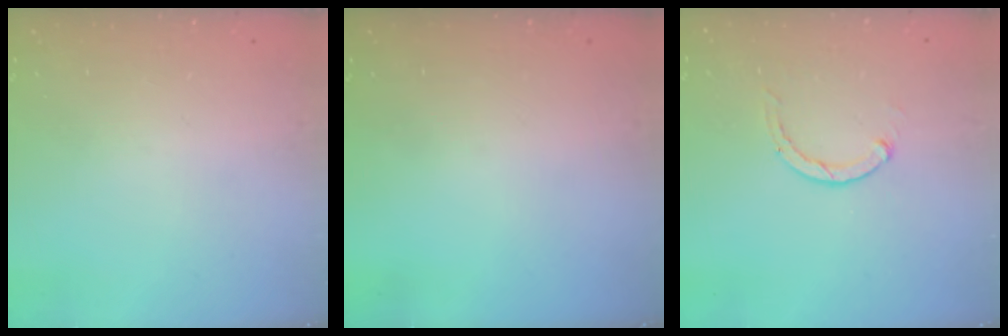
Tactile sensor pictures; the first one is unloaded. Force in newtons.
{"total": 0.0}
{"total": 2.8, "press": 2.8, "slide": 0.5}